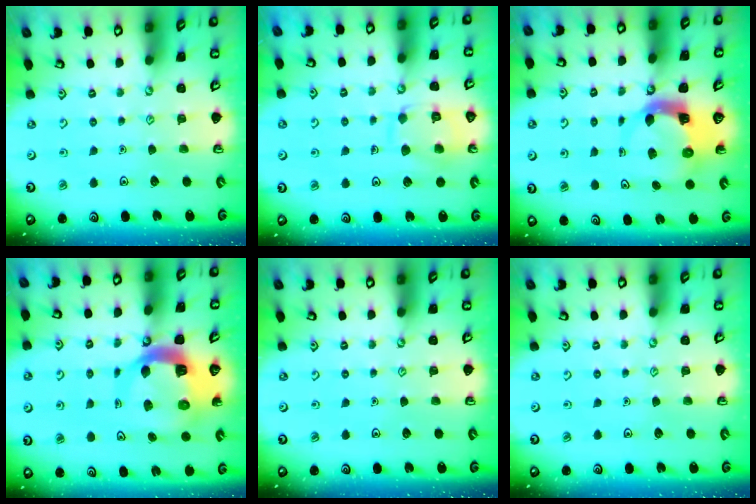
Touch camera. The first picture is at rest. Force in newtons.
{"total": 10.9, "press": 10.9, "slide": 0.5}
{"total": 4.6, "press": 4.6, "slide": 0.5}
{"total": 10.2, "press": 10.1, "slide": 1.3}
{"total": 0.0}
{"total": 0.0}